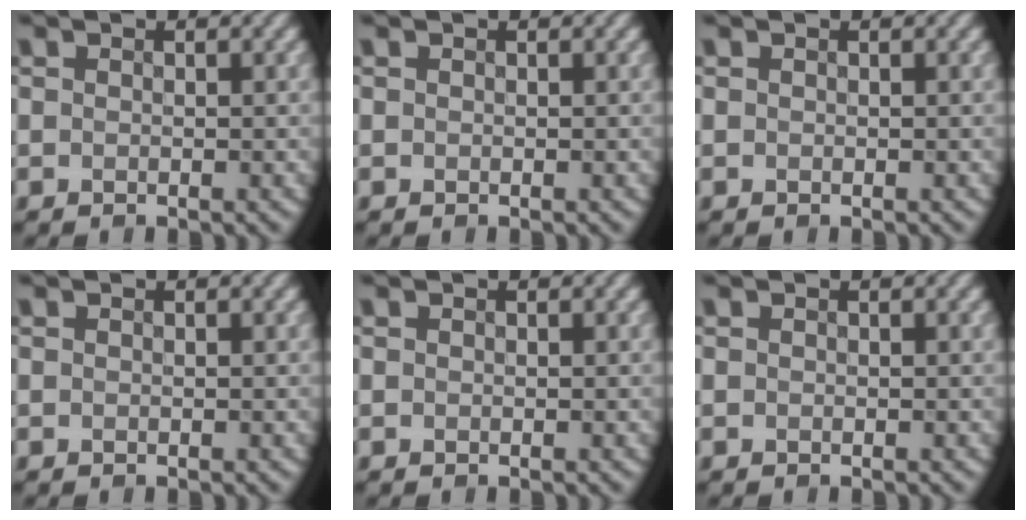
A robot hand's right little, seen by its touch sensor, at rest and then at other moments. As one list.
[{"total": 0.0}, {"total": 0.0}, {"total": 0.0}, {"total": 0.0}, {"total": 0.0}]